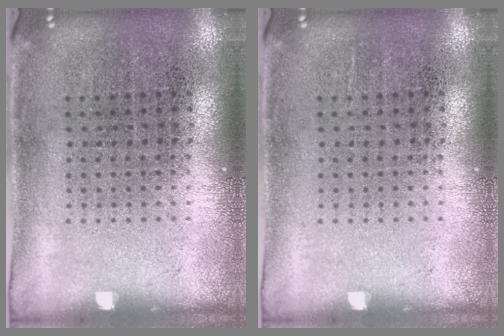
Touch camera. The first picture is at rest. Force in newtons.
{"total": 0.0}